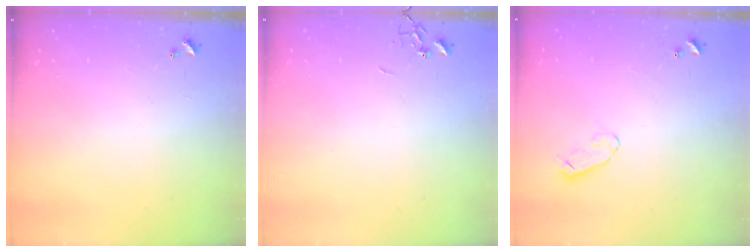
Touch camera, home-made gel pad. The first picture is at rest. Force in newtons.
{"total": 0.0}
{"total": 5.9, "press": 5.9, "slide": 0.6}